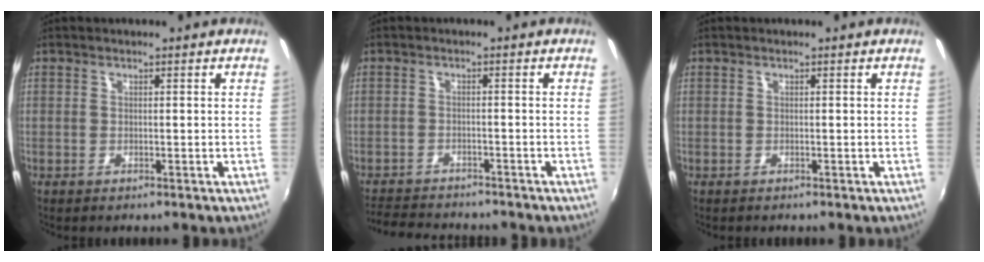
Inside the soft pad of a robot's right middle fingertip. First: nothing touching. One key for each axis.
{"total": 8.7, "fx": -8.0, "fy": 2.0, "fz": 2.6, "tx": -0.076, "ty": -0.012, "tz": -0.128}
{"total": 0.0}